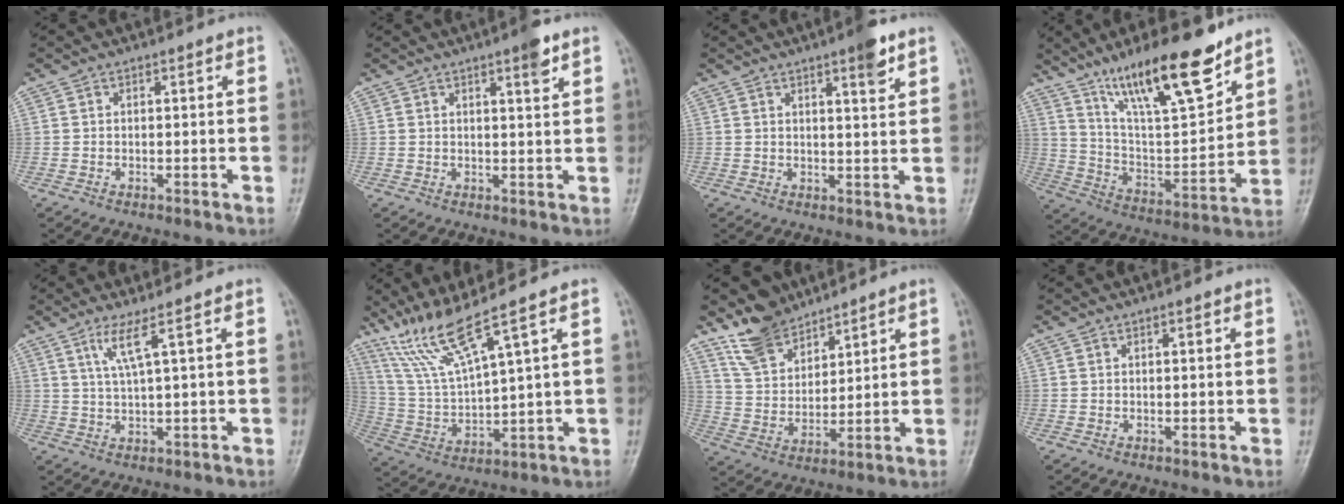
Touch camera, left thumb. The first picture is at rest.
{"total": 3.7, "force": [2.3, 0.5, 2.8], "torque": [-0.038, -0.012, 0.033]}
{"total": 5.0, "force": [3.1, 0.8, 3.8], "torque": [-0.048, -0.018, 0.043]}
{"total": 21.0, "force": [14.3, 5.2, 14.4], "torque": [-0.211, -0.069, 0.254]}
{"total": 4.3, "force": [2.1, -0.6, 3.7], "torque": [-0.089, -0.014, 0.053]}
{"total": 10.9, "force": [7.9, -0.4, 7.5], "torque": [-0.155, -0.044, 0.172]}
{"total": 9.3, "force": [7.8, 4.2, 2.6], "torque": [-0.037, -0.045, 0.166]}
{"total": 0.9, "force": [0.4, 0.3, 0.8], "torque": [-0.011, 0.001, 0.005]}